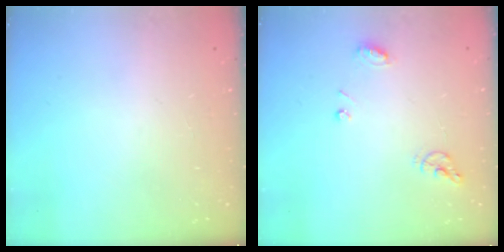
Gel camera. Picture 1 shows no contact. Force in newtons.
{"total": 7.5, "press": 7.4, "slide": 0.9}